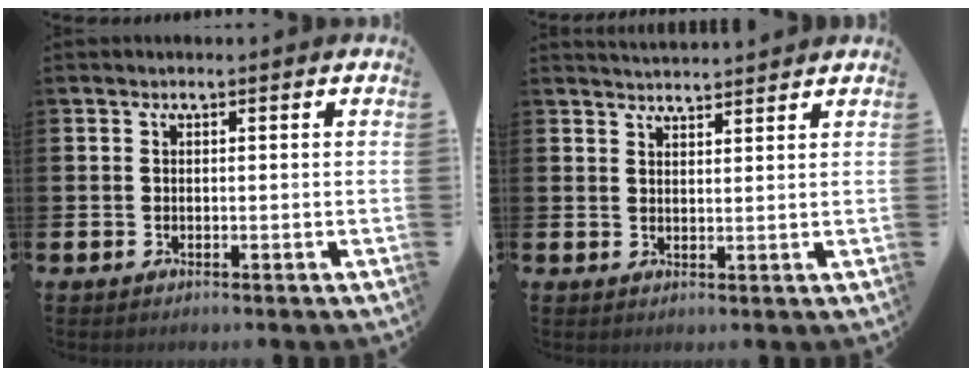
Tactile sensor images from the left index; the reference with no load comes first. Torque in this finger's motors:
{"motor_torque": [-1.18, -0.20, -0.68, -0.01]}